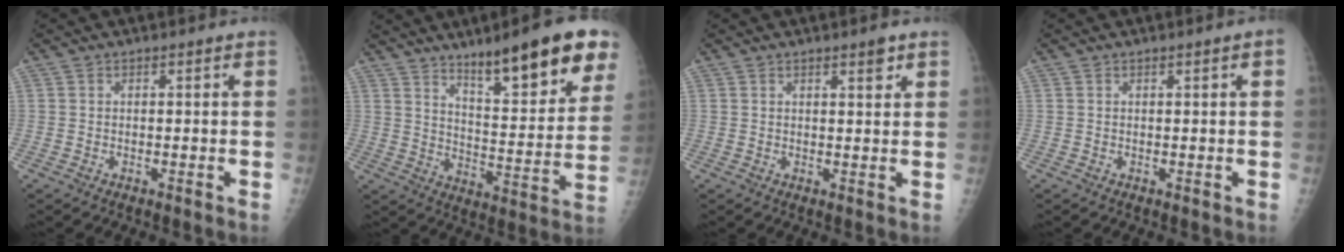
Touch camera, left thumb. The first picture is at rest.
{"total": 19.7, "force": [12.2, 4.3, 14.9], "torque": [-0.179, -0.060, 0.188]}
{"total": 2.6, "force": [1.7, 0.6, 1.8], "torque": [-0.019, -0.009, 0.023]}
{"total": 1.3, "force": [0.5, 0.0, 1.2], "torque": [-0.022, 0.001, 0.006]}